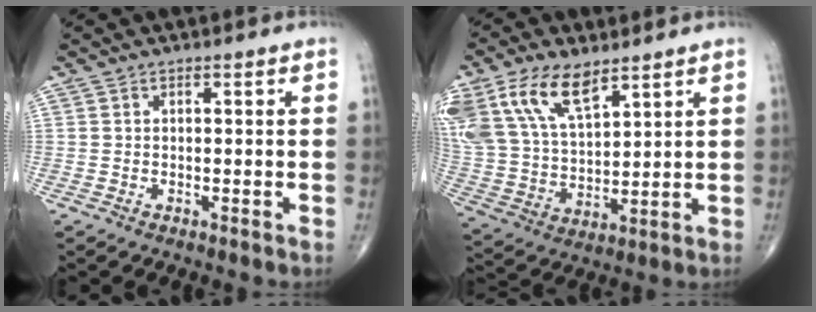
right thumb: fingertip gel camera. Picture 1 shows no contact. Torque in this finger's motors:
{"motor_torque": [0.19, 1.32, 1.74, 1.04, 0.57]}